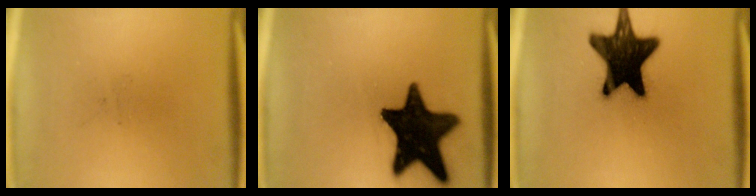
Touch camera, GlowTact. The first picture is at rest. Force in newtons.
{"total": 18.7}
{"total": 19.0}